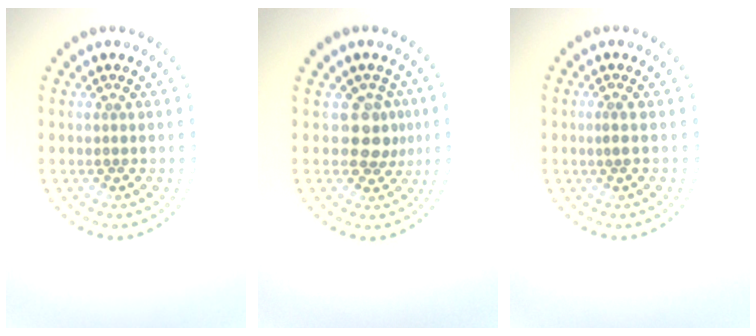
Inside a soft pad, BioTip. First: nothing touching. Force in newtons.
{"total": 2.7, "press": 2.2, "slide": 1.5}
{"total": 0.6, "press": 0.3, "slide": 0.5}